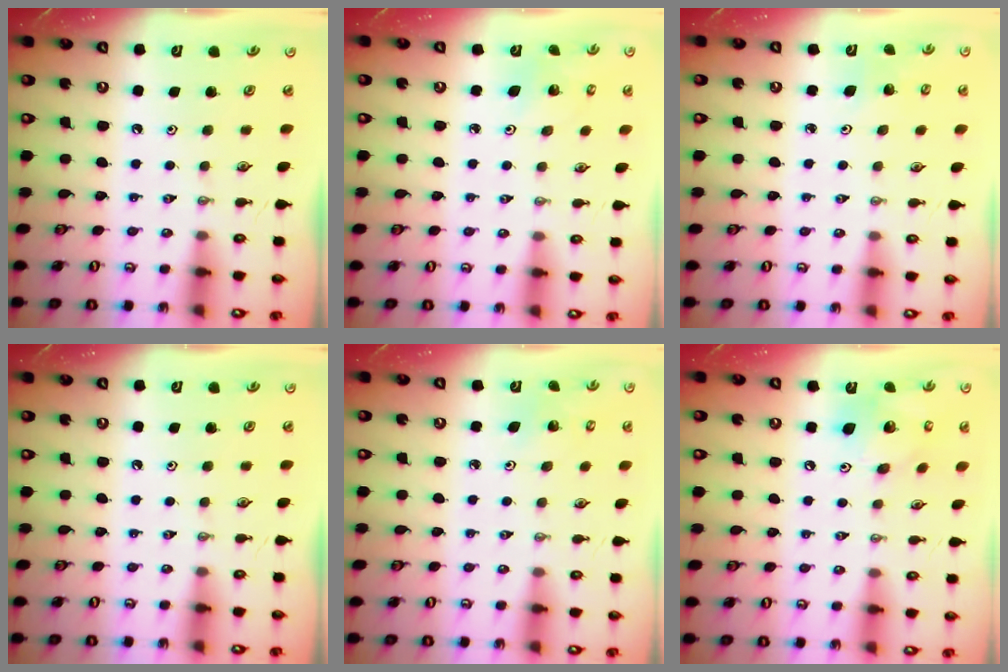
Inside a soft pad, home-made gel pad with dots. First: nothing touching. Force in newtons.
{"total": 3.0, "press": 3.0, "slide": 0.1}
{"total": 3.0, "press": 2.9, "slide": 0.9}
{"total": 0.0}
{"total": 2.0, "press": 2.0, "slide": 0.2}
{"total": 15.2, "press": 14.8, "slide": 3.4}